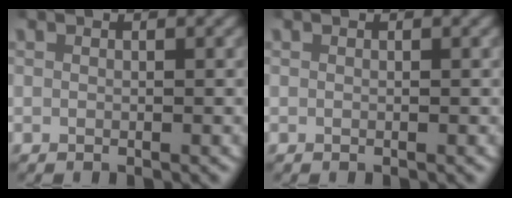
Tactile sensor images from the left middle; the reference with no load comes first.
{"total": 0.0}